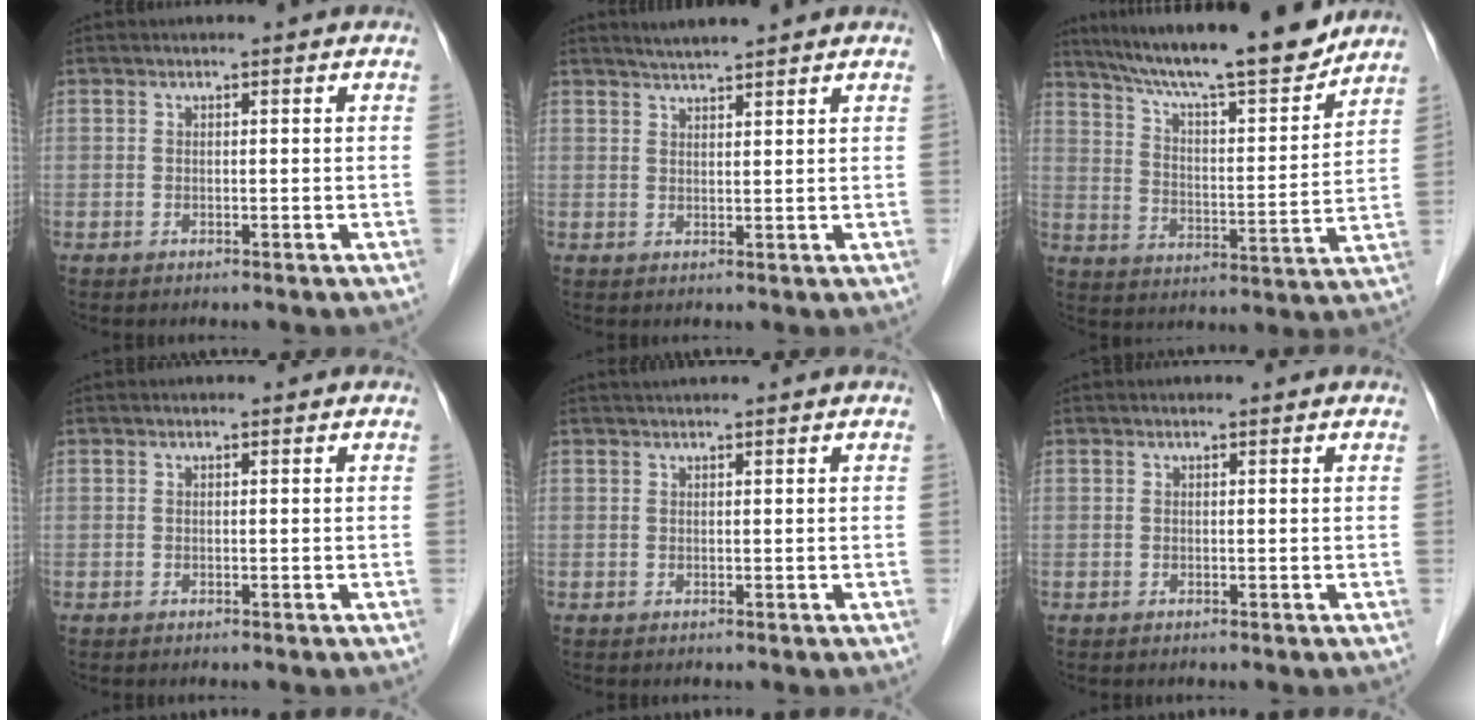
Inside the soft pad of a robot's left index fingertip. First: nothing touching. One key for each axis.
{"total": 4.1, "fx": 3.7, "fy": 0.1, "fz": 1.7, "tx": -0.028, "ty": 0.018, "tz": 0.060}
{"total": 18.9, "fx": 16.5, "fy": 1.3, "fz": 9.0, "tx": -0.147, "ty": 0.002, "tz": 0.254}
{"total": 0.0}
{"total": 1.4, "fx": 1.3, "fy": -0.3, "fz": 0.5, "tx": -0.006, "ty": 0.015, "tz": 0.030}
{"total": 0.6, "fx": 0.6, "fy": 0.1, "fz": 0.1, "tx": -0.004, "ty": 0.004, "tz": 0.006}